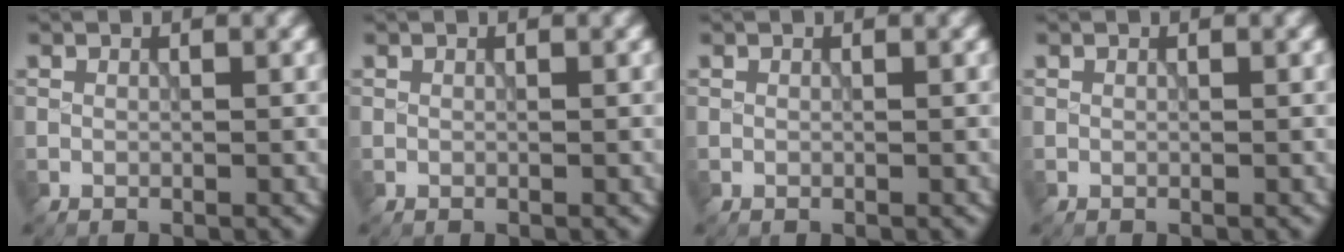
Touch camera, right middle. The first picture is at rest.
{"total": 0.0}
{"total": 0.0}
{"total": 0.0}